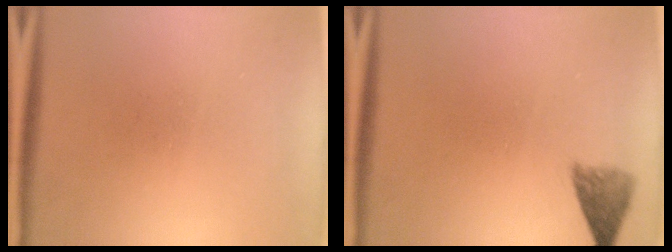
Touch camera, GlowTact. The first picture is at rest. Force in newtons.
{"total": 2.8}